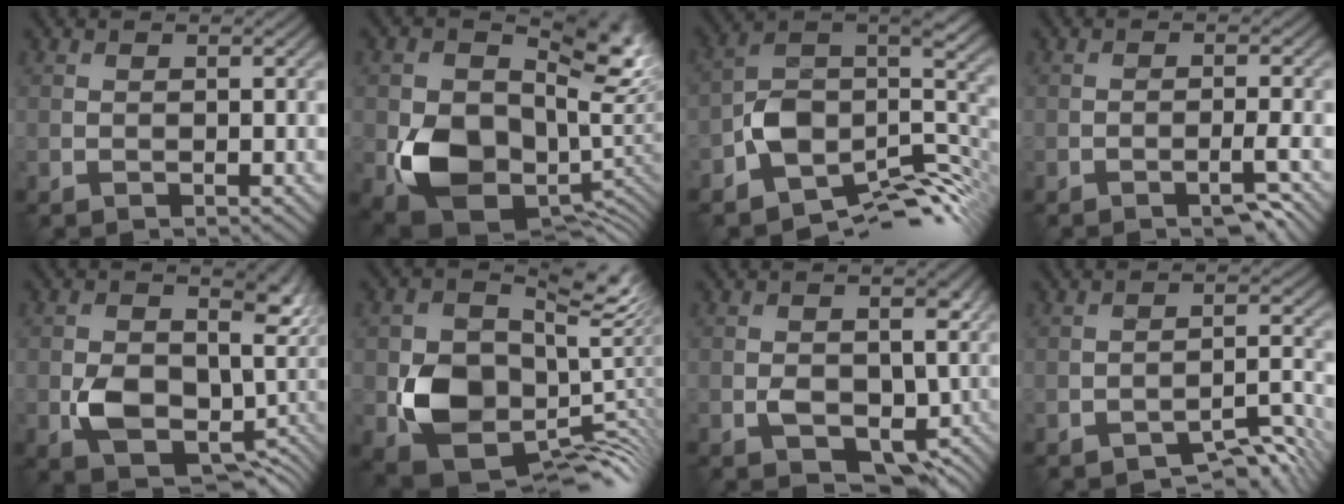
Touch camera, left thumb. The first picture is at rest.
{"total": 15.0, "force": [0.5, 11.3, 9.9], "torque": [-0.166, -0.047, 0.020]}
{"total": 11.8, "force": [-5.1, 6.7, 8.2], "torque": [-0.148, -0.009, -0.095]}
{"total": 3.2, "force": [-2.0, 0.3, 2.5], "torque": [-0.040, 0.008, -0.035]}
{"total": 8.6, "force": [-0.5, 6.2, 5.9], "torque": [-0.101, -0.030, 0.003]}
{"total": 11.3, "force": [0.1, 8.8, 7.0], "torque": [-0.120, -0.042, 0.008]}
{"total": 6.0, "force": [-1.9, 3.9, 4.1], "torque": [-0.056, -0.021, -0.028]}
{"total": 4.7, "force": [-3.7, 1.4, 2.6], "torque": [-0.030, 0.007, -0.055]}